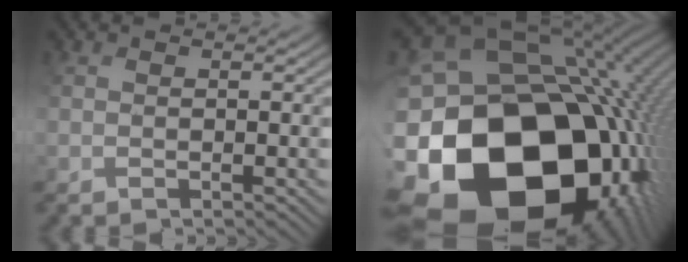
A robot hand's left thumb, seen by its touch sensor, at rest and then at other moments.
{"total": 24.7, "force": [-9.6, 19.1, 12.3], "torque": [-0.232, -0.067, -0.154]}